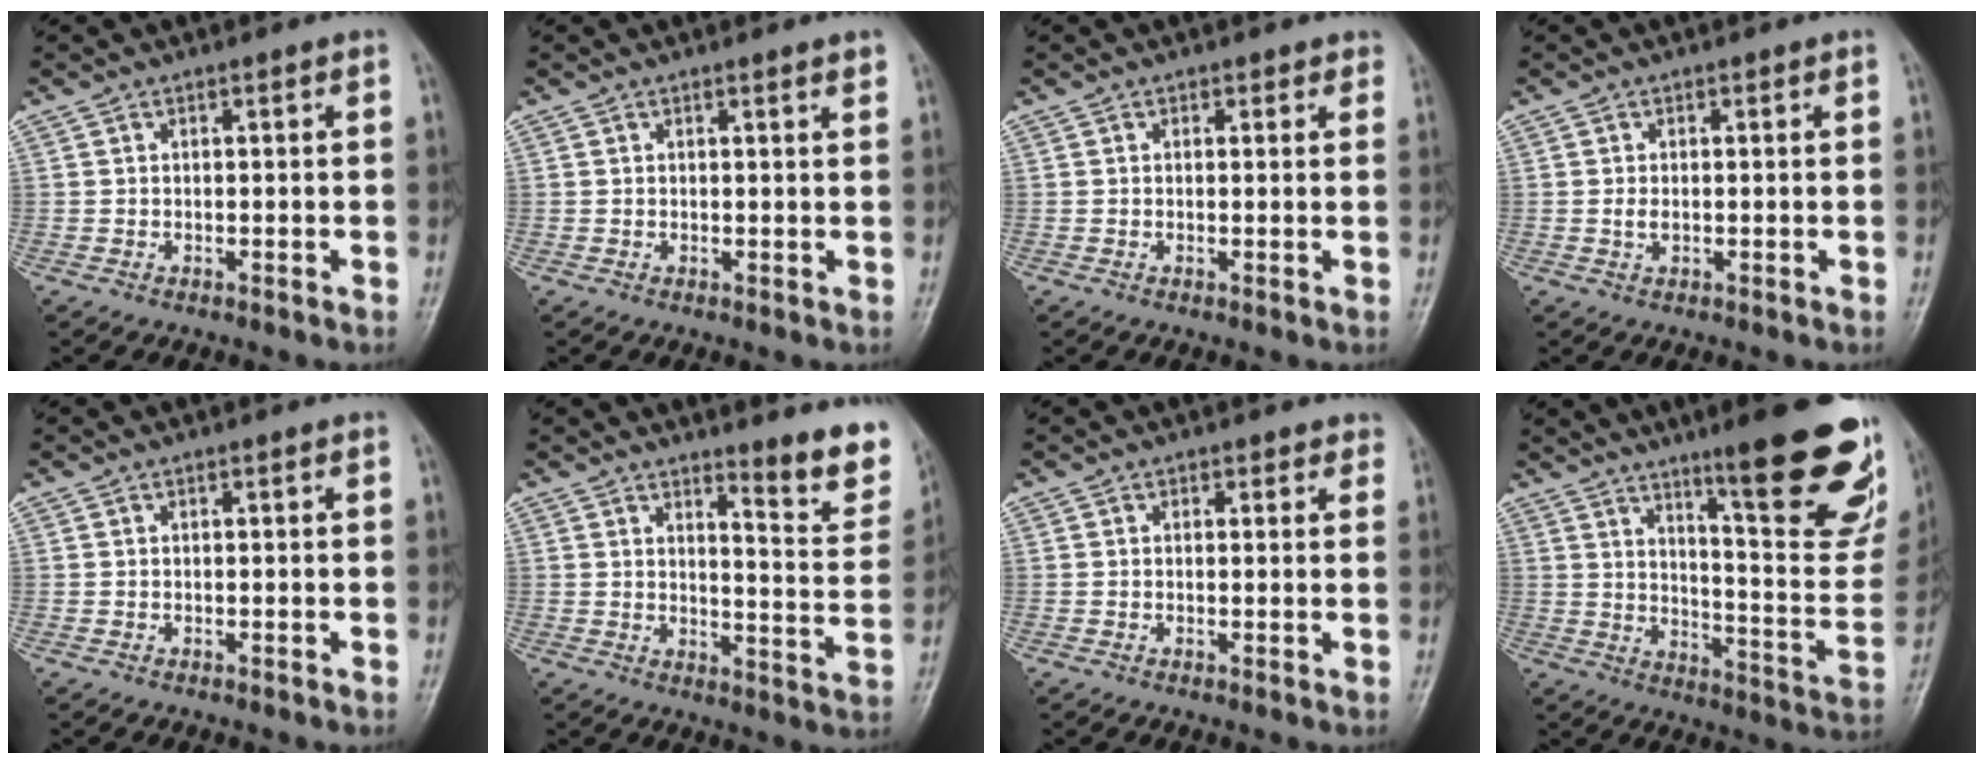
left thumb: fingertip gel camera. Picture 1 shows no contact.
{"total": 1.4, "force": [1.1, 0.0, 0.9], "torque": [-0.008, -0.004, 0.012]}
{"total": 1.4, "force": [0.9, 1.0, 0.4], "torque": [0.016, -0.004, 0.005]}
{"total": 1.3, "force": [0.0, 0.8, 1.0], "torque": [-0.020, -0.002, -0.001]}
{"total": 0.0}
{"total": 10.3, "force": [7.5, 2.0, 6.7], "torque": [-0.056, -0.064, 0.098]}
{"total": 1.7, "force": [1.1, 1.1, 0.4], "torque": [0.020, -0.004, 0.007]}
{"total": 24.2, "force": [14.8, 4.5, 18.6], "torque": [-0.214, -0.086, 0.212]}